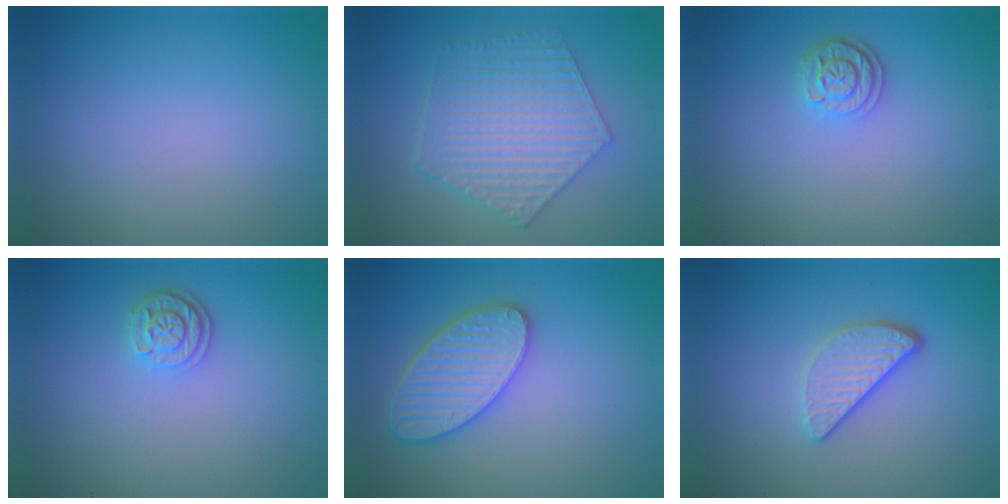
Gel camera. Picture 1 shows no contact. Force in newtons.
{"total": 6.2, "press": 4.8, "slide": 4.0}
{"total": 2.4, "press": 2.1, "slide": 1.2}
{"total": 2.4, "press": 2.1, "slide": 1.2}
{"total": 5.1, "press": 4.7, "slide": 2.0}
{"total": 3.3, "press": 2.7, "slide": 1.9}